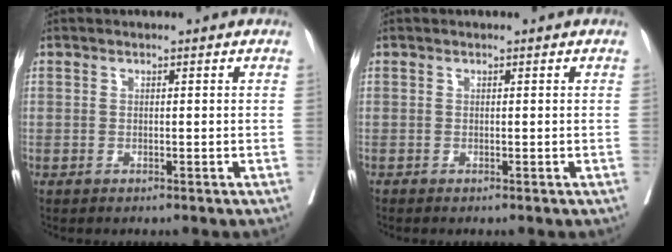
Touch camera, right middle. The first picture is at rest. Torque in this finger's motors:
{"motor_torque": [0.34, -0.28, 0.04, 0.01]}